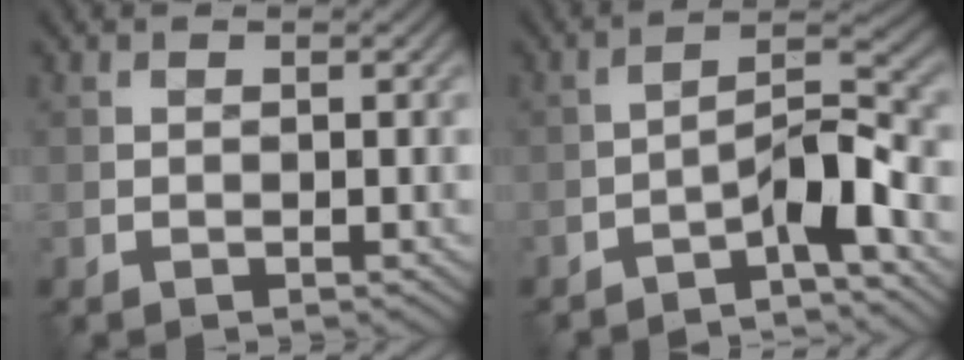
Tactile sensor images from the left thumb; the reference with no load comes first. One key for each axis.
{"total": 6.4, "fx": -4.4, "fy": 1.3, "fz": 4.5, "tx": -0.071, "ty": 0.019, "tz": -0.084}